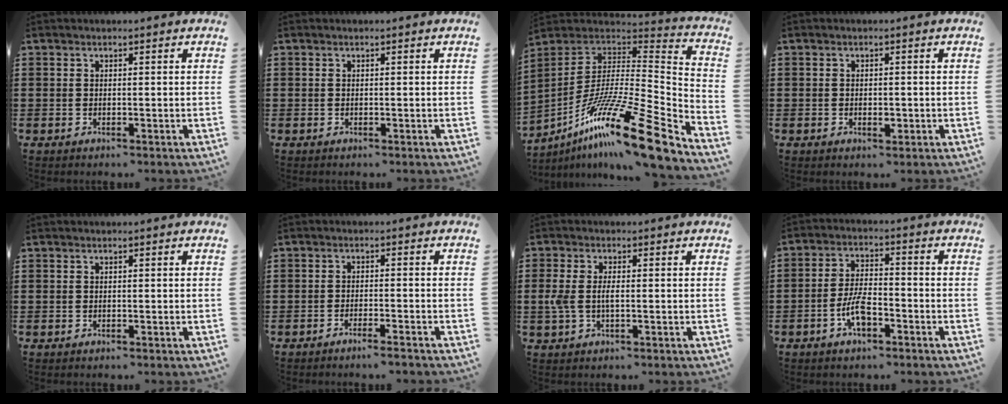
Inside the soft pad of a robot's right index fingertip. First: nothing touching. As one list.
[{"total": 0.0}, {"total": 19.9, "force": [-12.9, 2.4, 15.0], "torque": [-0.279, 0.024, -0.233]}, {"total": 1.3, "force": [-0.3, 0.6, 1.1], "torque": [-0.021, -0.003, -0.005]}, {"total": 0.0}, {"total": 1.9, "force": [-1.8, -0.3, 0.7], "torque": [-0.011, 0.000, -0.035]}, {"total": 3.0, "force": [-0.3, 1.3, 2.7], "torque": [-0.072, -0.005, -0.013]}, {"total": 5.9, "force": [-2.7, 2.2, 4.8], "torque": [-0.114, -0.004, -0.056]}]